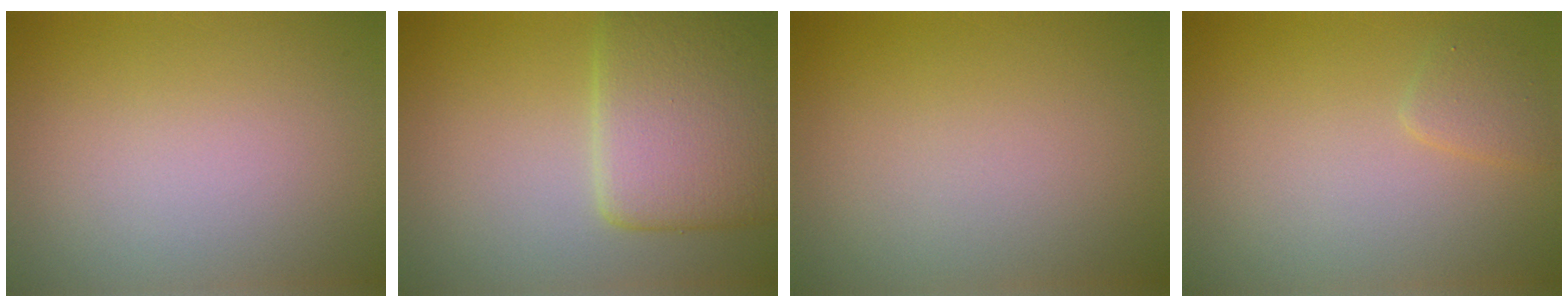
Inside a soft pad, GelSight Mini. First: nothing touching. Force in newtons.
{"total": 6.9, "press": 6.9, "slide": 0.5}
{"total": 0.0}
{"total": 1.4, "press": 1.4, "slide": 0.1}